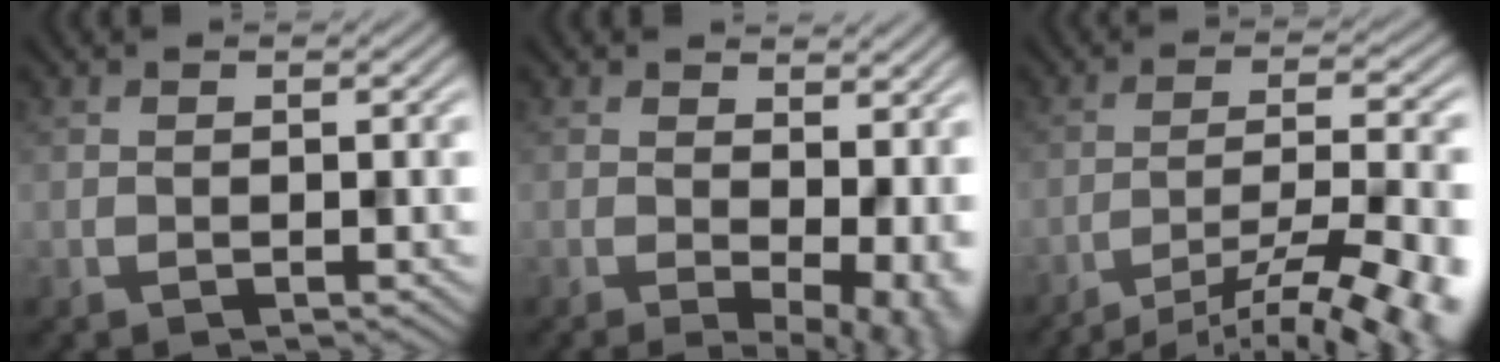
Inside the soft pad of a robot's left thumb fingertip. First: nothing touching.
{"total": 5.5, "force": [0.7, 2.7, 4.7], "torque": [-0.052, -0.008, 0.035]}
{"total": 13.3, "force": [-10.5, 2.6, 7.7], "torque": [-0.091, 0.001, -0.140]}